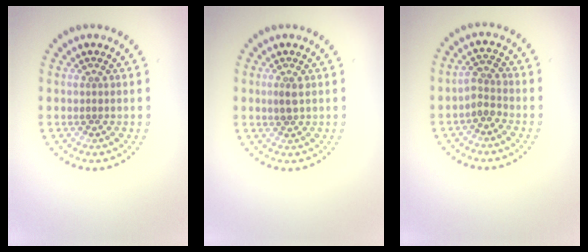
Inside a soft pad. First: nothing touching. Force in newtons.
{"total": 1.1, "press": 1.1, "slide": 0.3}
{"total": 1.9, "press": 1.5, "slide": 1.1}